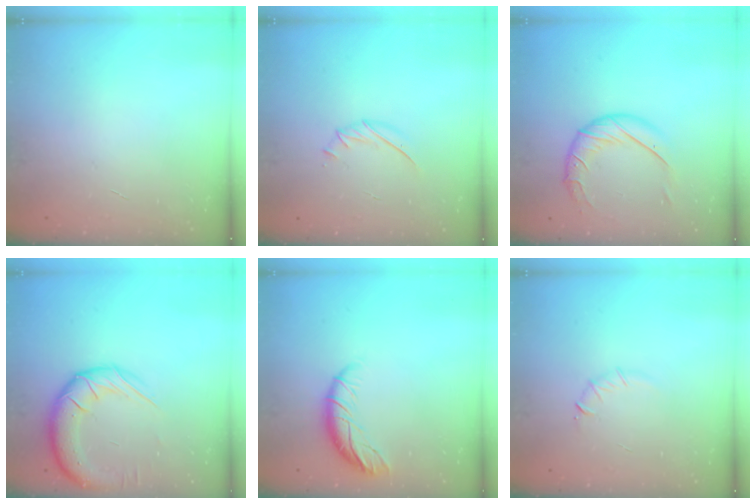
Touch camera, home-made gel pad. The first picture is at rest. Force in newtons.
{"total": 5.4, "press": 5.3, "slide": 1.0}
{"total": 11.1, "press": 11.0, "slide": 1.3}
{"total": 15.0, "press": 14.5, "slide": 3.9}
{"total": 9.4, "press": 9.2, "slide": 2.0}
{"total": 3.8, "press": 3.6, "slide": 1.1}